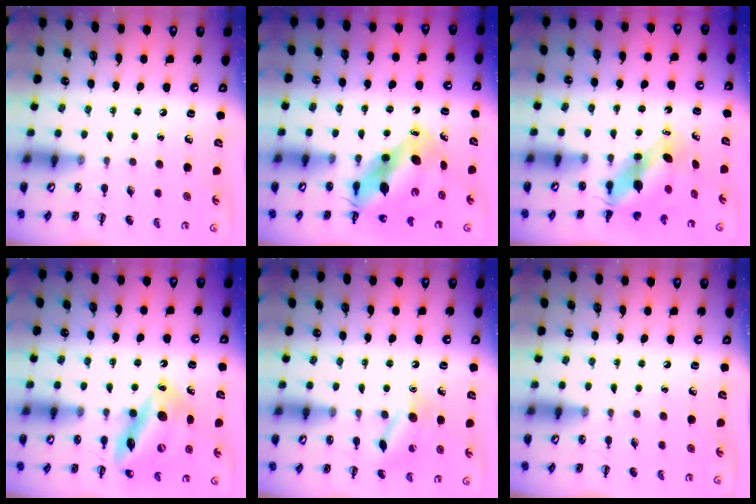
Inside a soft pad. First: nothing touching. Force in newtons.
{"total": 10.9, "press": 10.5, "slide": 2.9}
{"total": 5.6, "press": 5.5, "slide": 1.1}
{"total": 15.8, "press": 15.5, "slide": 3.1}
{"total": 11.0, "press": 10.9, "slide": 1.5}
{"total": 0.0}